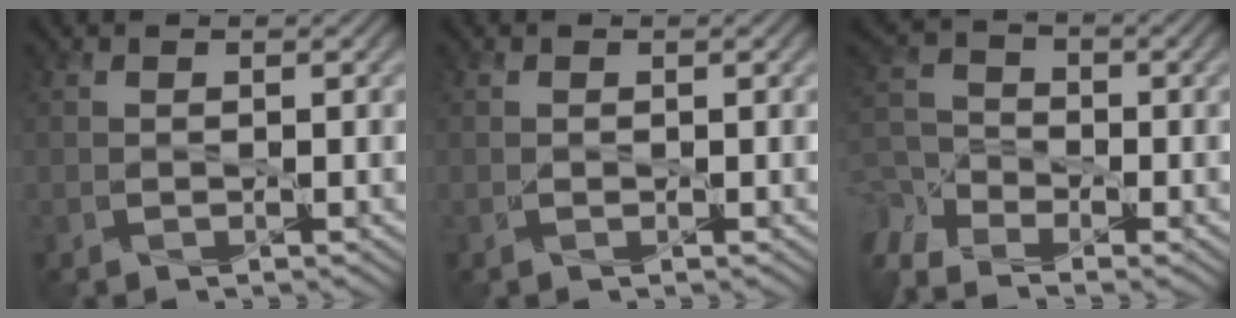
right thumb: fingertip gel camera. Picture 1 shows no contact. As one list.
[{"total": 0.0}, {"total": 8.3, "force": [-6.0, 4.3, 3.9], "torque": [-0.103, -0.028, -0.110]}]